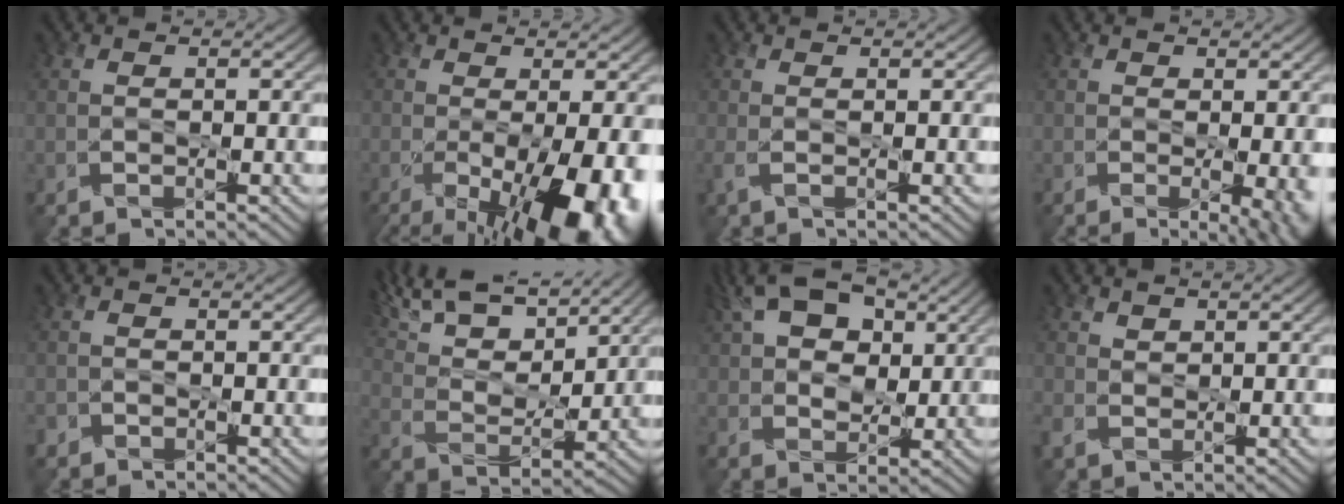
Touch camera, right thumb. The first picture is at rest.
{"total": 12.4, "force": [-4.5, 4.7, 10.6], "torque": [-0.183, -0.042, -0.051]}
{"total": 1.2, "force": [-0.1, 0.2, 1.1], "torque": [-0.032, -0.001, -0.004]}
{"total": 5.1, "force": [-0.7, 1.8, 4.7], "torque": [-0.067, -0.008, 0.000]}
{"total": 1.1, "force": [-0.8, 0.7, 0.1], "torque": [-0.001, -0.003, -0.019]}
{"total": 13.7, "force": [10.3, 4.6, 7.6], "torque": [-0.187, 0.012, 0.168]}
{"total": 10.7, "force": [4.7, 6.5, 7.0], "torque": [-0.145, 0.020, 0.075]}
{"total": 2.0, "force": [0.8, 1.7, 0.7], "torque": [-0.022, -0.002, 0.017]}